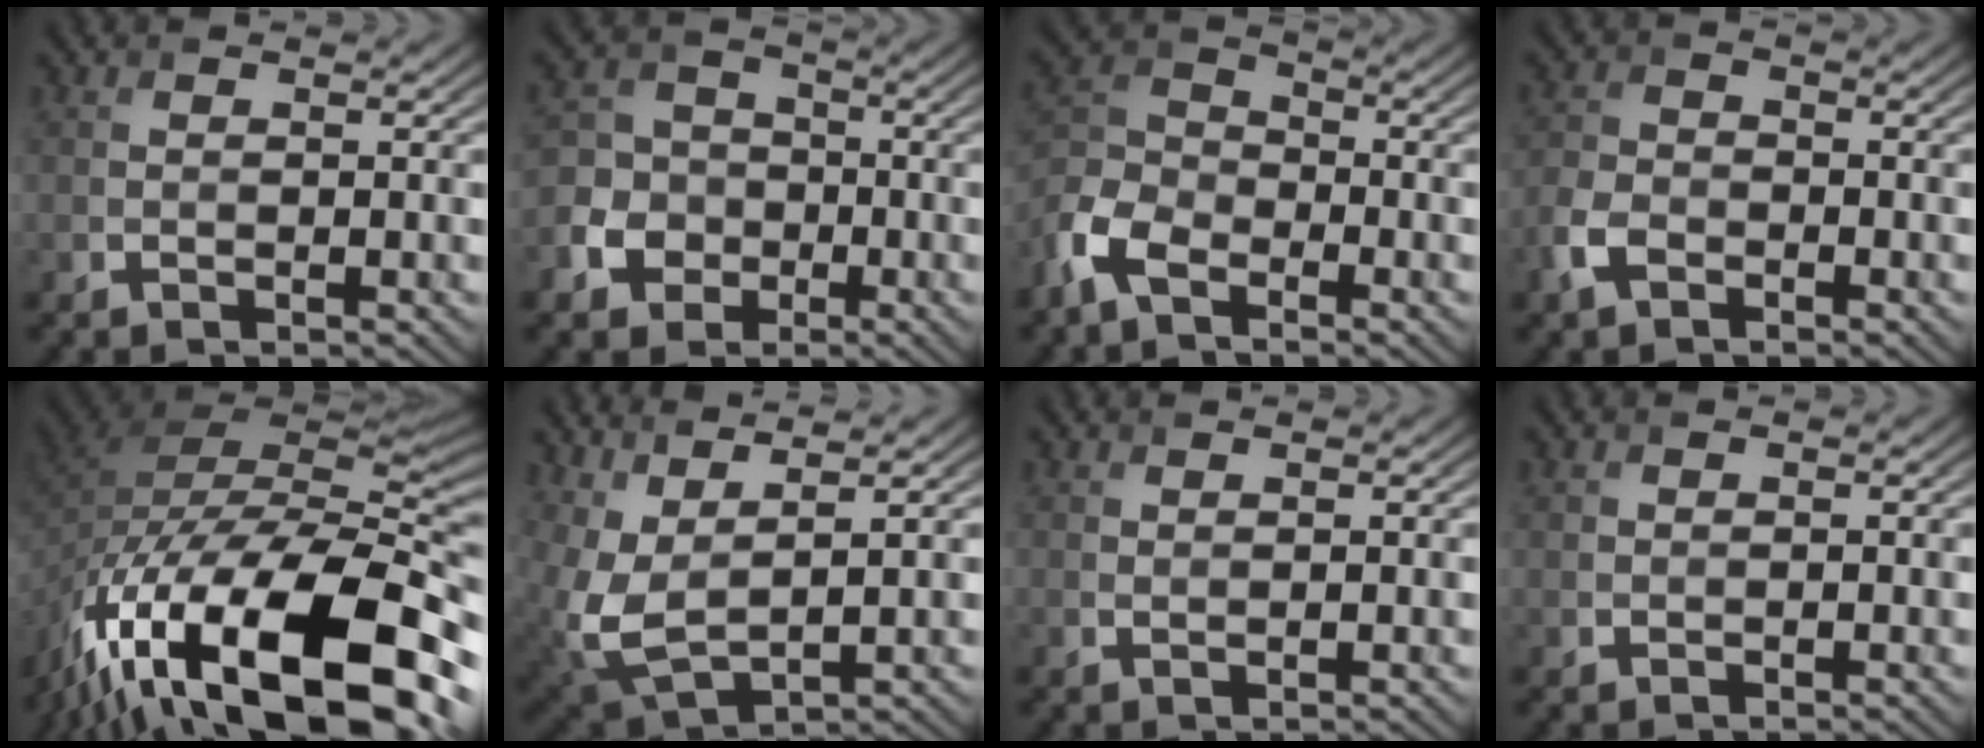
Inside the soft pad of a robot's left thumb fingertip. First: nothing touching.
{"total": 7.0, "force": [-3.0, 5.9, 2.2], "torque": [-0.057, -0.013, -0.081]}
{"total": 7.5, "force": [-4.8, 3.9, 4.1], "torque": [-0.107, -0.004, -0.118]}
{"total": 3.9, "force": [-2.3, 2.4, 2.1], "torque": [-0.052, -0.004, -0.059]}
{"total": 20.5, "force": [-11.8, 9.1, 14.1], "torque": [-0.272, -0.024, -0.180]}
{"total": 6.8, "force": [3.5, 2.9, 5.1], "torque": [-0.141, -0.007, 0.074]}
{"total": 0.6, "force": [0.5, 0.1, 0.3], "torque": [-0.006, -0.001, 0.011]}
{"total": 0.5, "force": [0.2, 0.4, 0.1], "torque": [-0.003, -0.006, 0.007]}